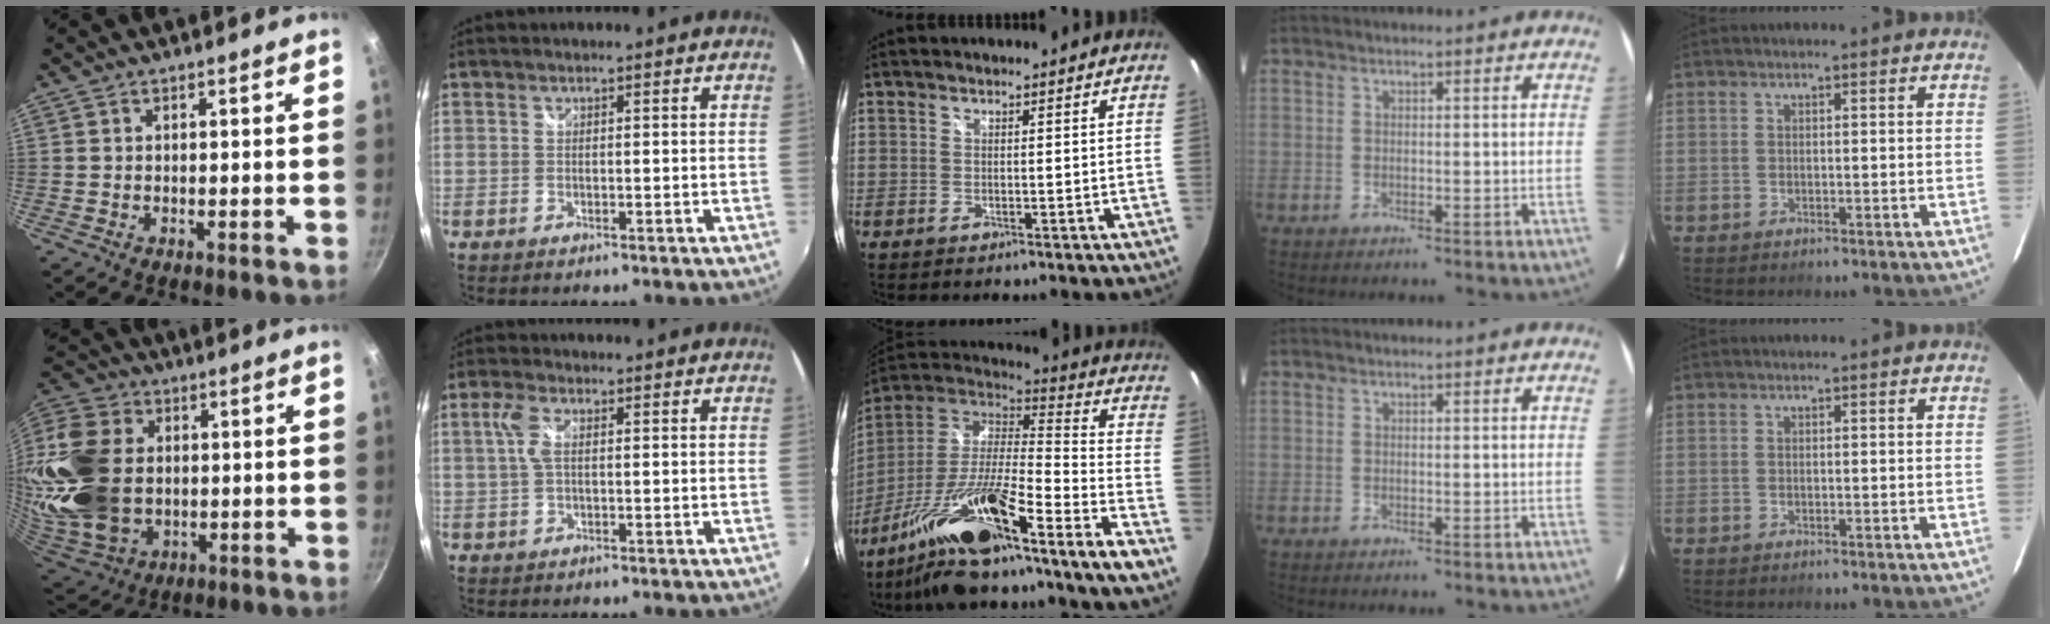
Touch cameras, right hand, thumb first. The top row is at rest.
{"thumb": {"total": 26.9, "force": [0.3, 19.8, 18.2], "torque": [-0.404, 0.006, 0.015]}, "index": {"total": 3.6, "force": [0.6, 1.5, 3.2], "torque": [-0.069, 0.005, 0.014]}, "middle": {"total": 21.3, "force": [-14.0, 0.2, 16.0], "torque": [-0.267, -0.033, -0.253]}}